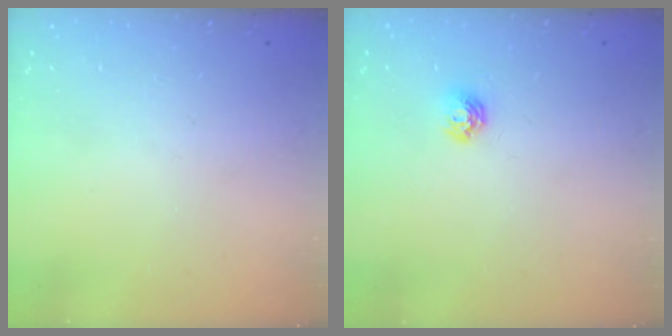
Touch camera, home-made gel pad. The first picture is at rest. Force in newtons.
{"total": 5.1, "press": 5.1, "slide": 0.5}